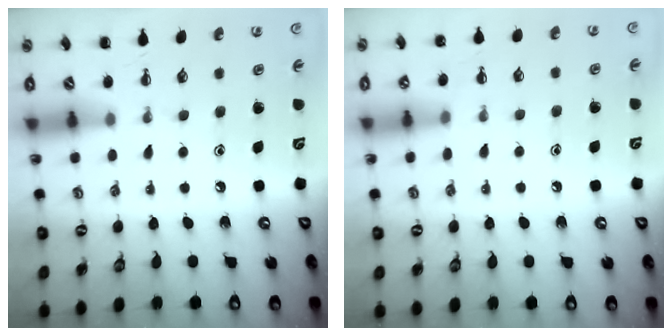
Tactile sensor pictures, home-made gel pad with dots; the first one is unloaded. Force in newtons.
{"total": 7.5, "press": 7.1, "slide": 2.3}